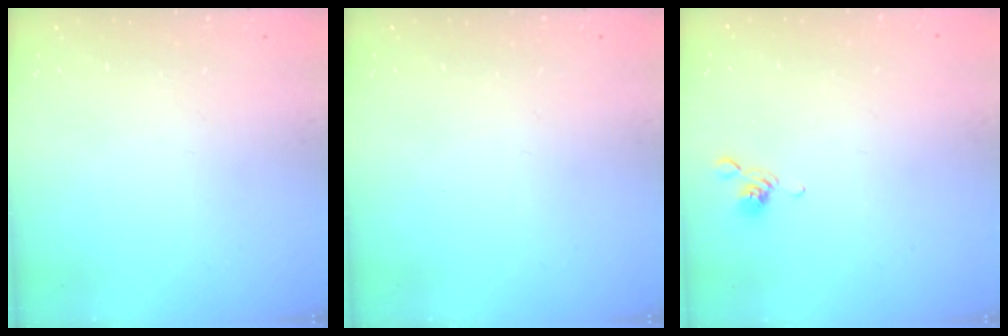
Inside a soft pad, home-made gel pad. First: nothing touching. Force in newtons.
{"total": 0.0}
{"total": 5.6, "press": 5.5, "slide": 0.7}